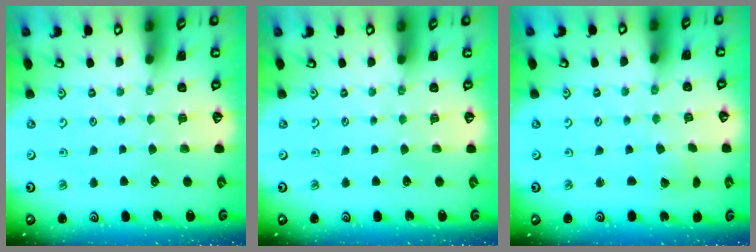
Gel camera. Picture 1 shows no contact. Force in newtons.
{"total": 0.0}
{"total": 1.7, "press": 1.7, "slide": 0.2}